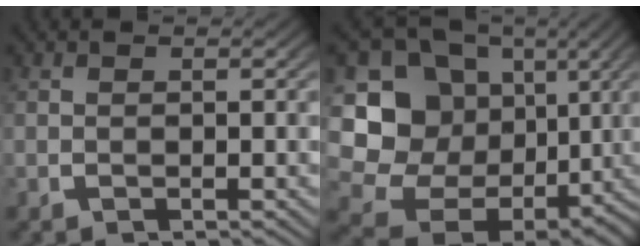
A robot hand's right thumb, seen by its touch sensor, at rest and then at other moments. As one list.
[{"total": 16.5, "force": [-0.4, 13.0, 10.1], "torque": [-0.202, -0.045, 0.009]}]